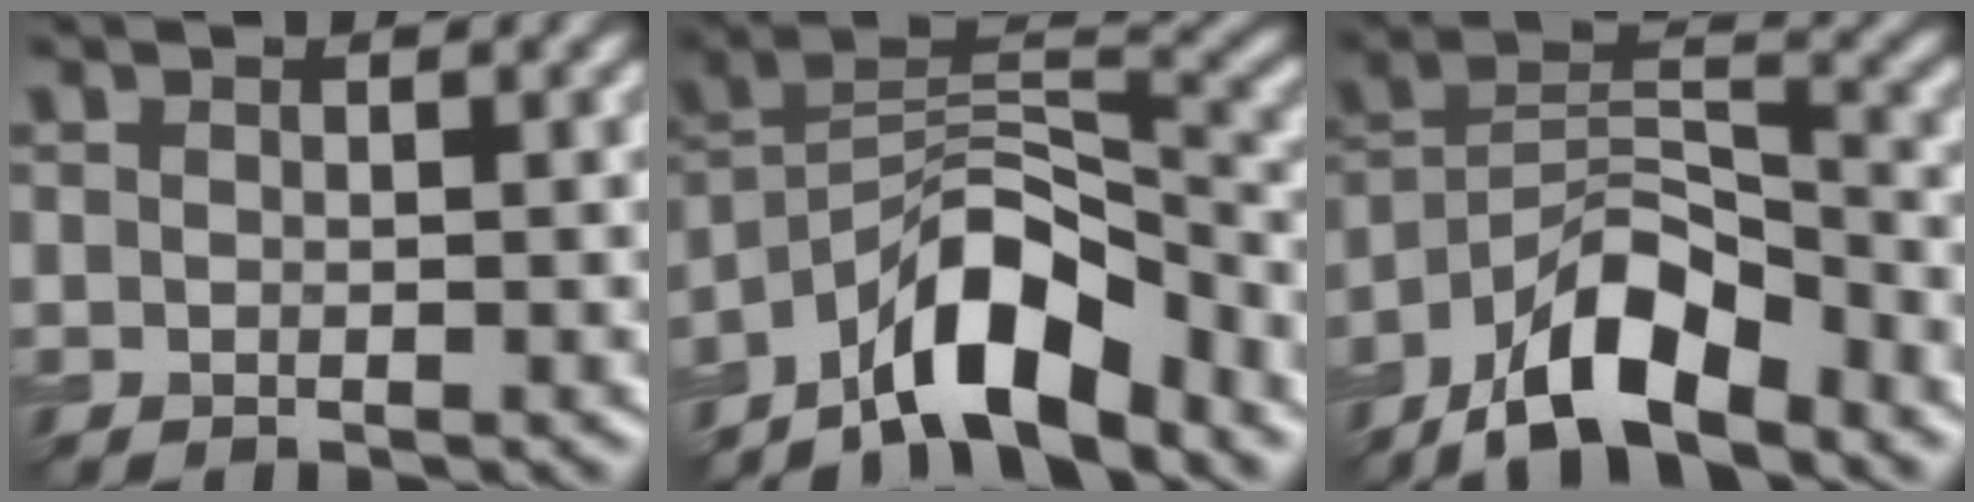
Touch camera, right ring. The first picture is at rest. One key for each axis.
{"total": 8.7, "fx": -6.2, "fy": 2.9, "fz": 5.4, "tx": -0.079, "ty": 0.009, "tz": -0.120}
{"total": 8.8, "fx": -6.3, "fy": 3.1, "fz": 5.3, "tx": -0.083, "ty": 0.008, "tz": -0.124}